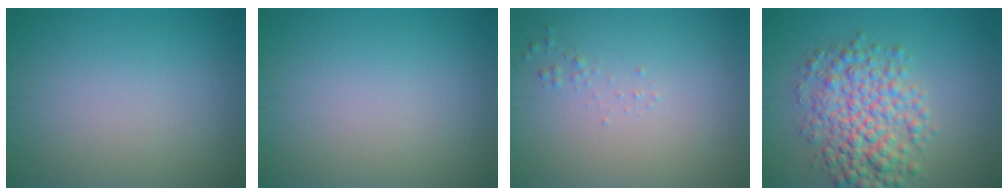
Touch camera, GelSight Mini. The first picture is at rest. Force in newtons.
{"total": 0.0}
{"total": 0.6, "press": 0.6, "slide": 0.0}
{"total": 6.2, "press": 6.2, "slide": 0.1}